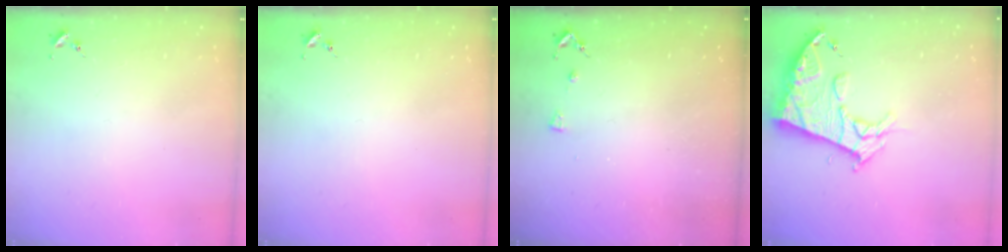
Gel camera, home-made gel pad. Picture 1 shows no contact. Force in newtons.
{"total": 0.0}
{"total": 3.3, "press": 3.3, "slide": 0.6}
{"total": 14.1, "press": 14.0, "slide": 1.5}